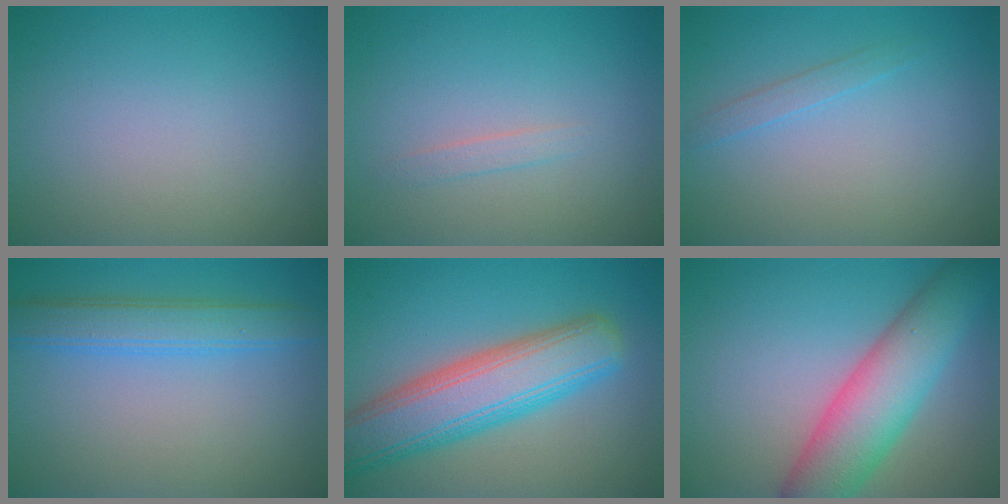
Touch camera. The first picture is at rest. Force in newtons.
{"total": 0.9, "press": 0.9, "slide": 0.1}
{"total": 1.1, "press": 1.1, "slide": 0.1}
{"total": 3.8, "press": 3.8, "slide": 0.1}
{"total": 8.6, "press": 8.6, "slide": 0.4}
{"total": 7.7, "press": 7.7, "slide": 0.2}